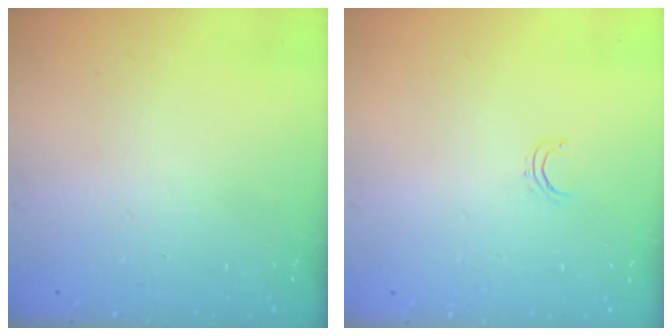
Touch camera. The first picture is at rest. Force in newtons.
{"total": 2.8, "press": 2.8, "slide": 0.2}